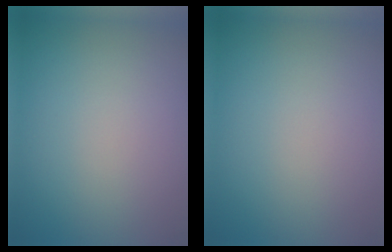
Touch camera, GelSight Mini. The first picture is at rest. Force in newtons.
{"total": 0.0}